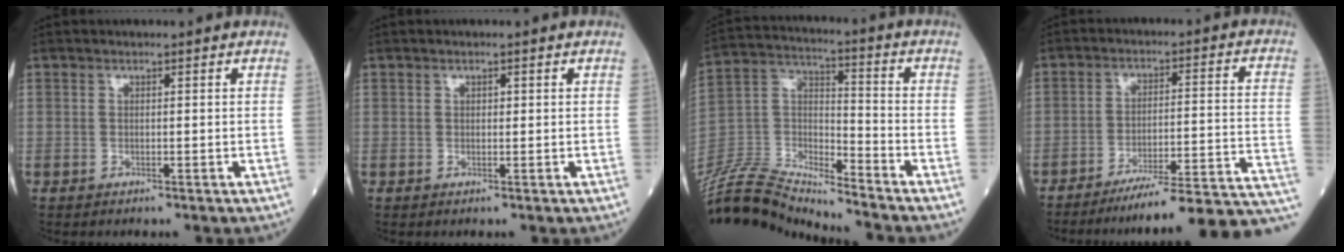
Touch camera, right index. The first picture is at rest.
{"total": 0.6, "force": [0.2, 0.4, 0.5], "torque": [-0.007, 0.000, 0.004]}
{"total": 15.1, "force": [-15.0, 0.2, 2.2], "torque": [-0.051, 0.040, -0.289]}
{"total": 20.2, "force": [-18.0, -0.8, 9.0], "torque": [-0.052, 0.010, -0.245]}